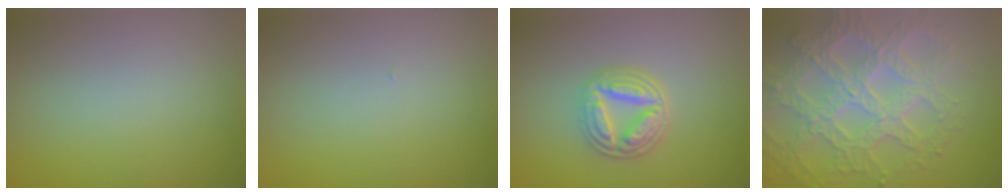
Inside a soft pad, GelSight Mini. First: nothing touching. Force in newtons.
{"total": 0.0}
{"total": 5.0, "press": 3.8, "slide": 3.2}
{"total": 8.1, "press": 5.9, "slide": 5.6}